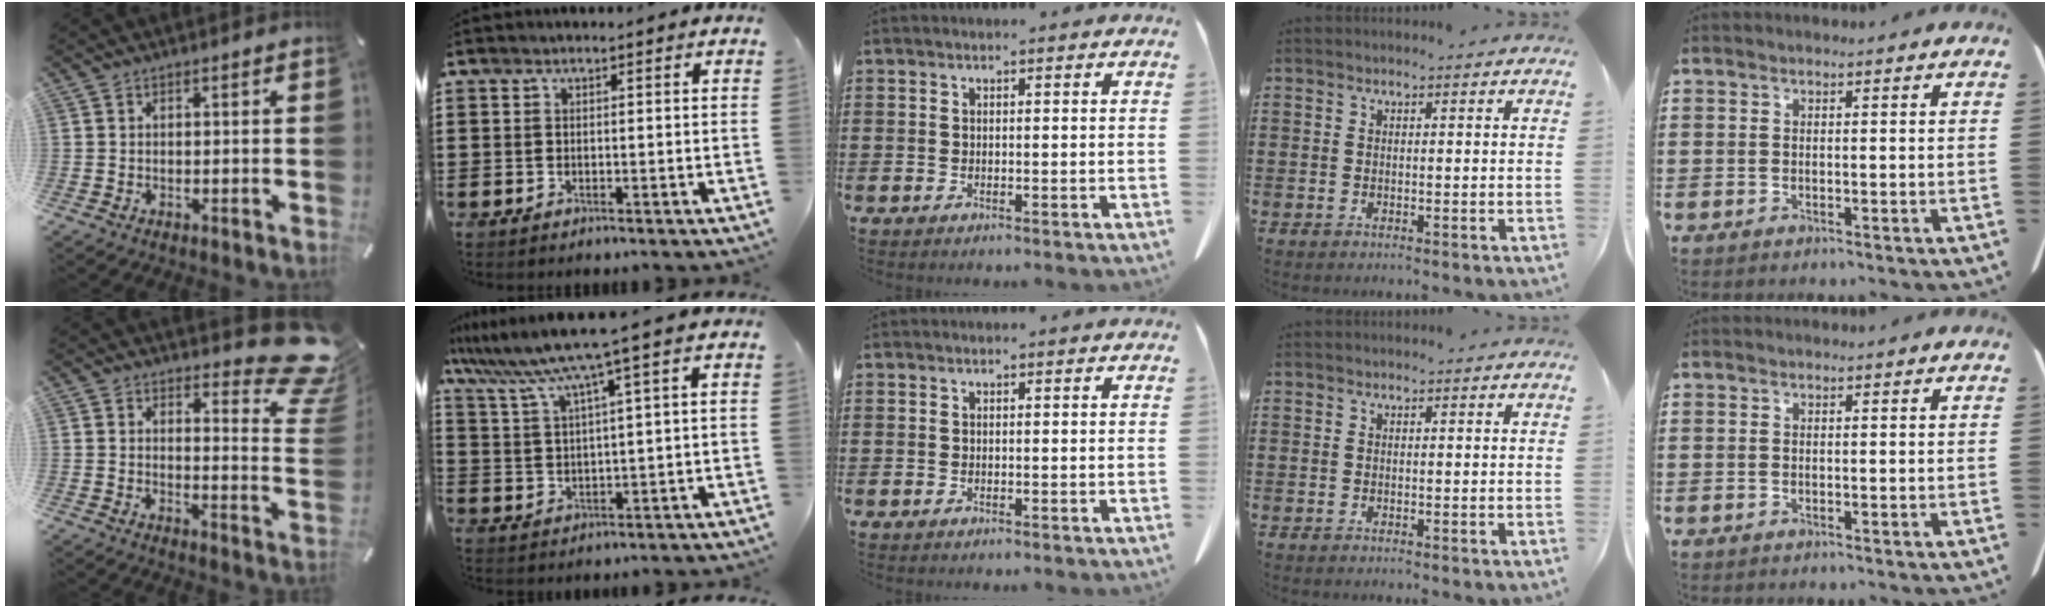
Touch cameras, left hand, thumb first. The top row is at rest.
{"thumb": {"total": 11.9, "force": [8.8, 4.8, 6.4], "torque": [-0.062, -0.081, 0.152]}, "index": {"total": 7.1, "force": [4.7, -0.7, 5.3], "torque": [-0.129, -0.036, 0.076]}}